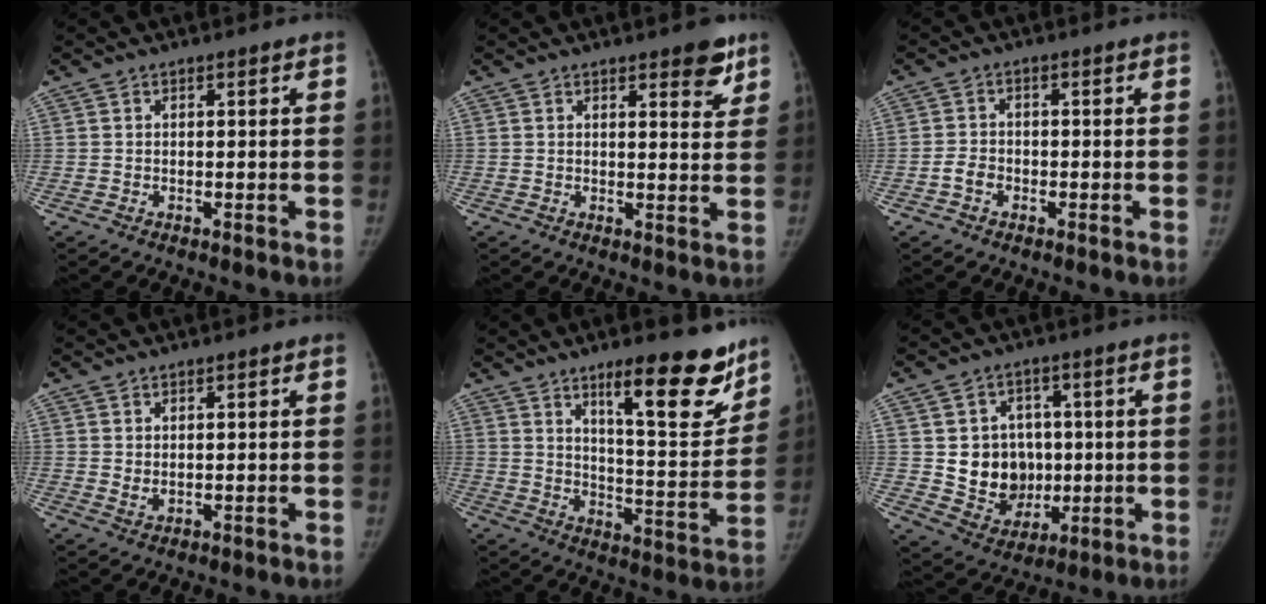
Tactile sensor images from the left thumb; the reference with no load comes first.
{"total": 5.4, "force": [3.6, 1.9, 3.6], "torque": [-0.024, -0.020, 0.041]}
{"total": 2.8, "force": [-1.2, 2.0, 1.5], "torque": [-0.023, 0.011, -0.023]}
{"total": 1.5, "force": [0.6, 0.8, 1.1], "torque": [-0.020, -0.008, 0.016]}
{"total": 17.6, "force": [11.6, 4.5, 12.5], "torque": [-0.127, -0.087, 0.178]}
{"total": 11.9, "force": [0.5, 10.3, 5.9], "torque": [-0.046, -0.003, 0.031]}